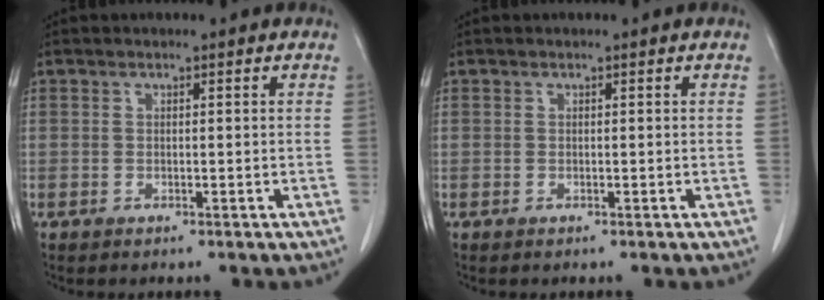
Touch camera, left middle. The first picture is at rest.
{"total": 0.0}